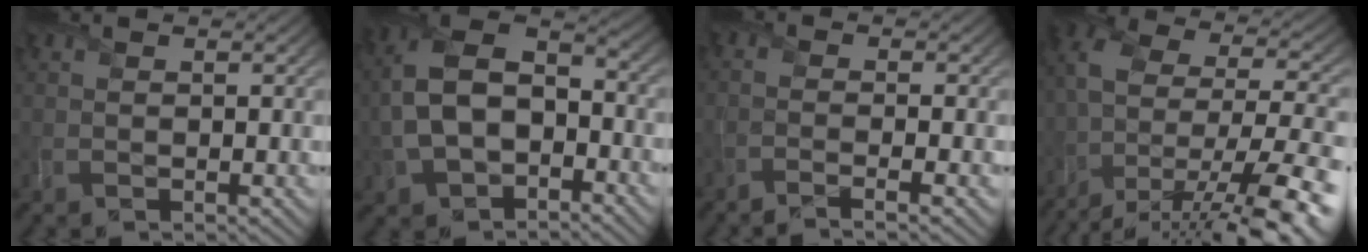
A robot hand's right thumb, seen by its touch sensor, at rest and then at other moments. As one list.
[{"total": 12.7, "force": [-2.6, 8.1, 9.4], "torque": [-0.221, -0.006, -0.049]}, {"total": 3.4, "force": [-2.2, 0.5, 2.5], "torque": [-0.036, 0.002, -0.058]}, {"total": 17.8, "force": [-11.1, 8.4, 11.1], "torque": [-0.218, -0.009, -0.143]}]